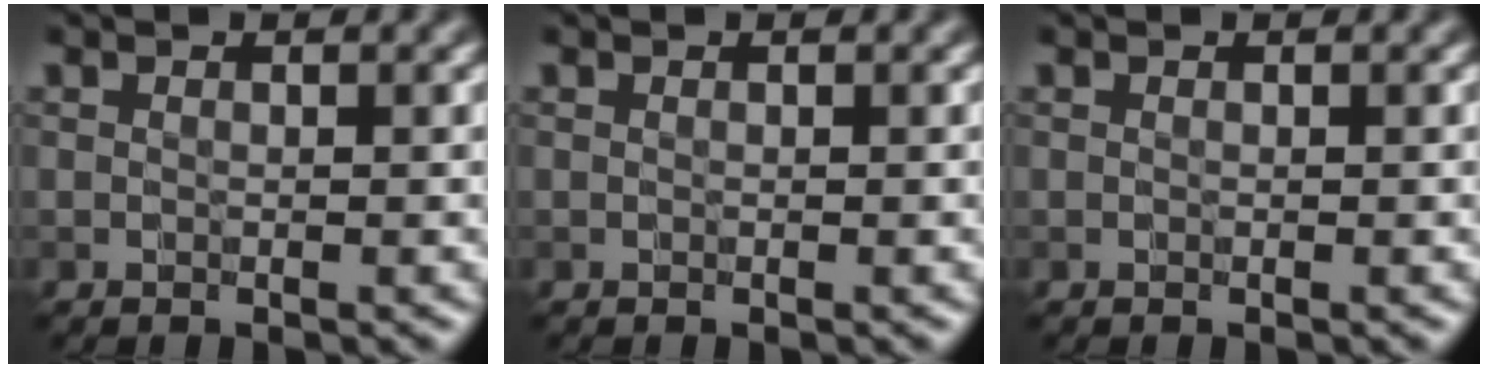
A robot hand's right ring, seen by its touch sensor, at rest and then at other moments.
{"total": 0.0}
{"total": 0.0}